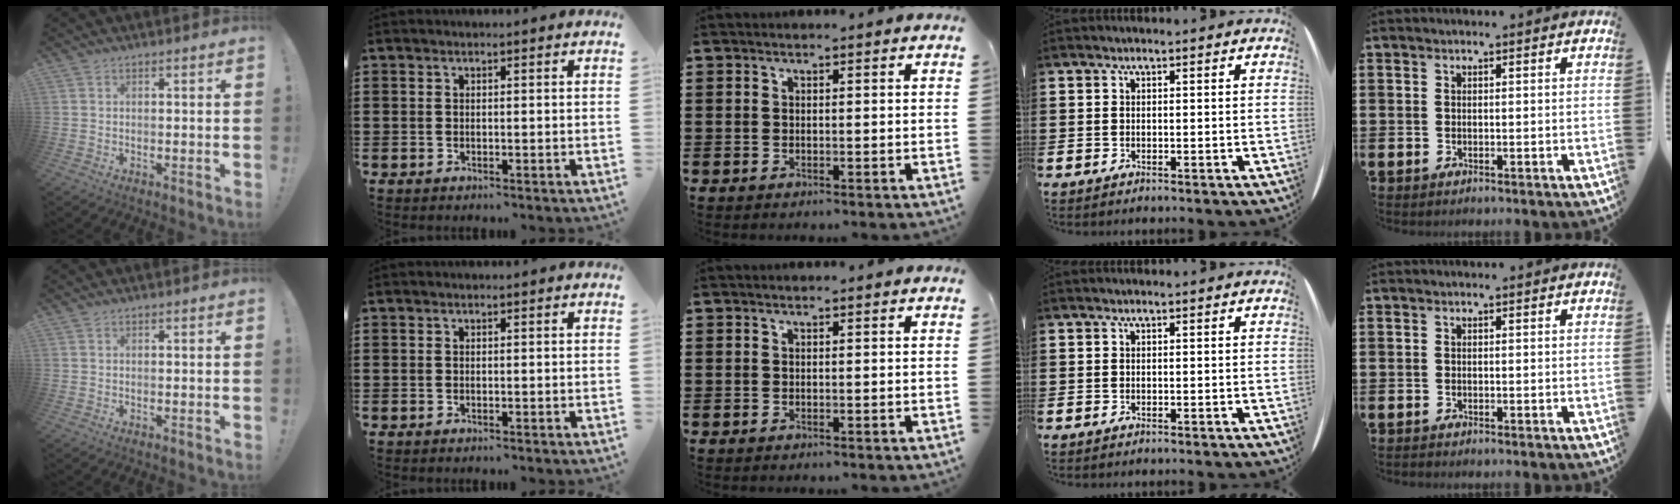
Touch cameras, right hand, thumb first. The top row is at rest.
{}